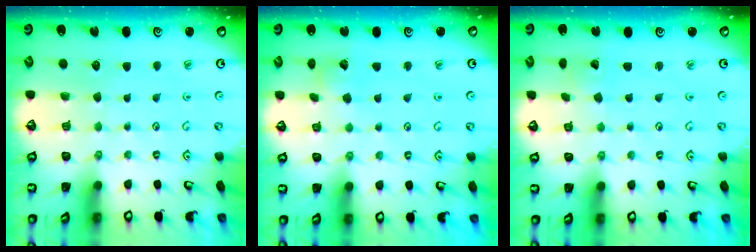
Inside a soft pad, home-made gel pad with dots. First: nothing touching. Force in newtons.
{"total": 2.9, "press": 2.9, "slide": 0.3}
{"total": 2.4, "press": 2.4, "slide": 0.2}